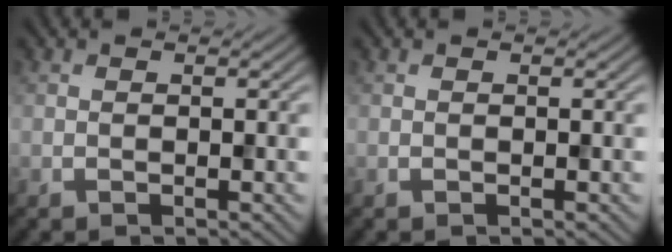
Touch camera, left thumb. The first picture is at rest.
{"total": 0.0}